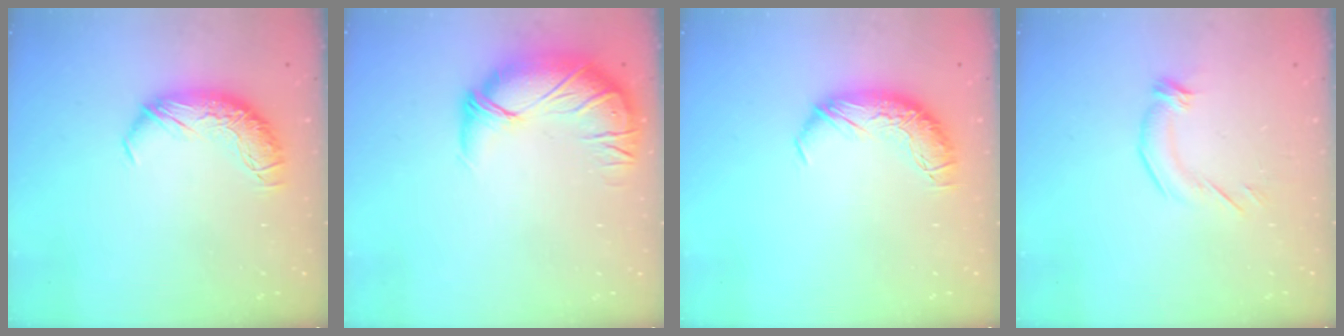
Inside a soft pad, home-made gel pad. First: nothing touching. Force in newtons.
{"total": 2.8, "press": 0.1, "slide": 2.8}
{"total": 0.0}
{"total": 2.6, "press": 2.0, "slide": 1.7}